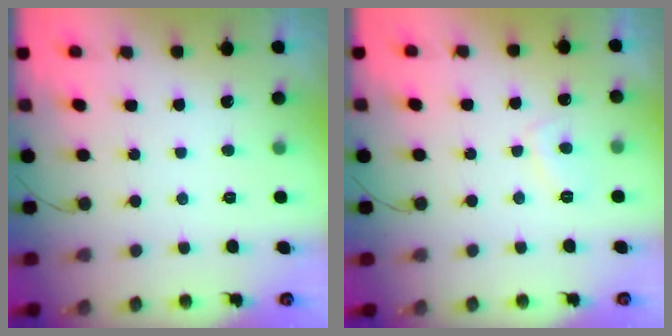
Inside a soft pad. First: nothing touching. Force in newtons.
{"total": 3.8, "press": 3.7, "slide": 0.5}